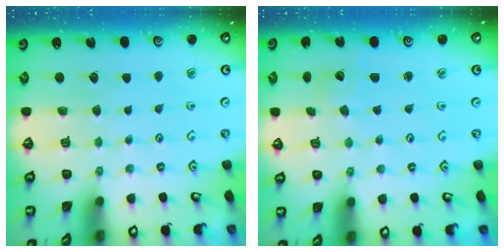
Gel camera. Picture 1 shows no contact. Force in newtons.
{"total": 3.0, "press": 3.0, "slide": 0.3}